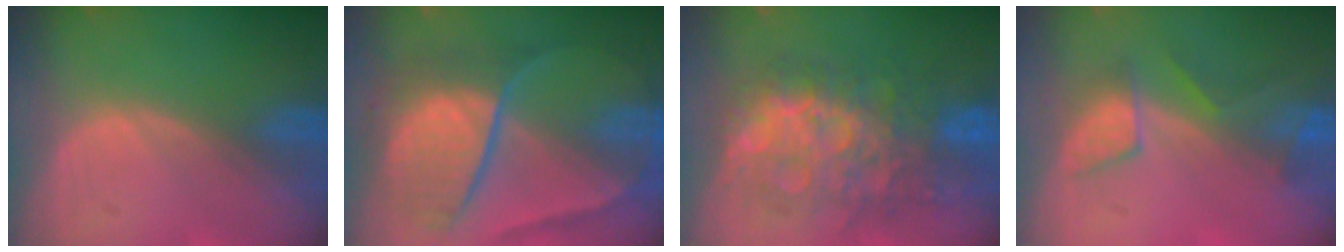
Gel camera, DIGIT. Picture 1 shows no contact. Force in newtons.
{"total": 10.4, "press": 10.3, "slide": 1.1}
{"total": 12.4, "press": 12.3, "slide": 1.2}
{"total": 5.2, "press": 5.0, "slide": 1.2}